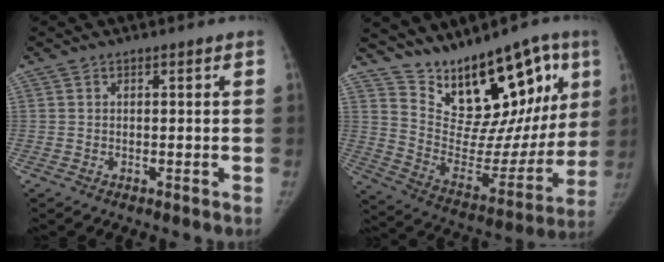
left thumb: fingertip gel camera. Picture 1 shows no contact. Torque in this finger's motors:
{"motor_torque": [0.62, 0.61, 1.44, -1.33, 0.10]}